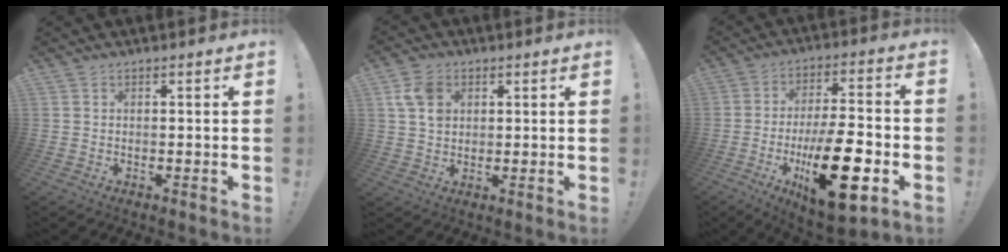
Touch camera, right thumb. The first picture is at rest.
{"total": 7.8, "force": [2.6, 5.8, 4.4], "torque": [-0.080, 0.004, 0.052]}
{"total": 21.6, "force": [-6.7, 7.9, 18.9], "torque": [-0.306, 0.023, -0.099]}